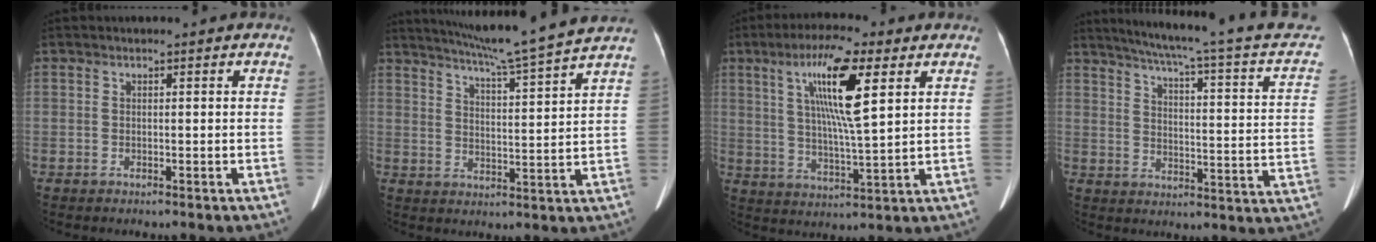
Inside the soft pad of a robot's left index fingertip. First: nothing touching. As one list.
[{"total": 14.3, "force": [12.7, -2.0, 6.2], "torque": [-0.107, -0.017, 0.177]}, {"total": 12.0, "force": [4.6, 1.2, 11.0], "torque": [-0.205, 0.003, 0.079]}, {"total": 23.1, "force": [19.5, 0.3, 12.4], "torque": [-0.179, -0.046, 0.229]}]